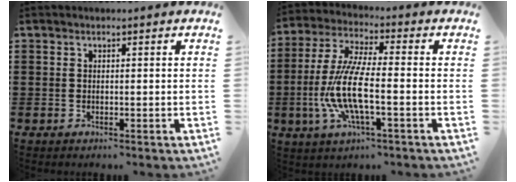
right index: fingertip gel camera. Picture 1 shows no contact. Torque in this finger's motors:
{"motor_torque": [2.14, 0.00, 1.05, 0.21]}